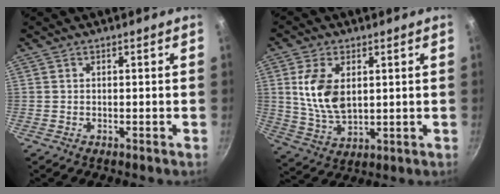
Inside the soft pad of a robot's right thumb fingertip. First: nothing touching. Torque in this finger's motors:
{"motor_torque": [0.26, 0.29, 1.45, -0.11, 0.36]}